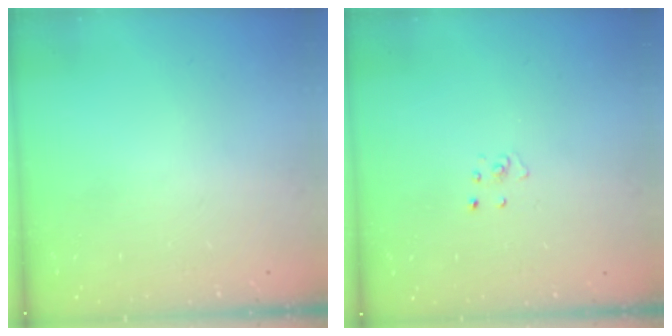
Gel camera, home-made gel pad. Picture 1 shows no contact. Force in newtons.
{"total": 2.3, "press": 2.3, "slide": 0.2}